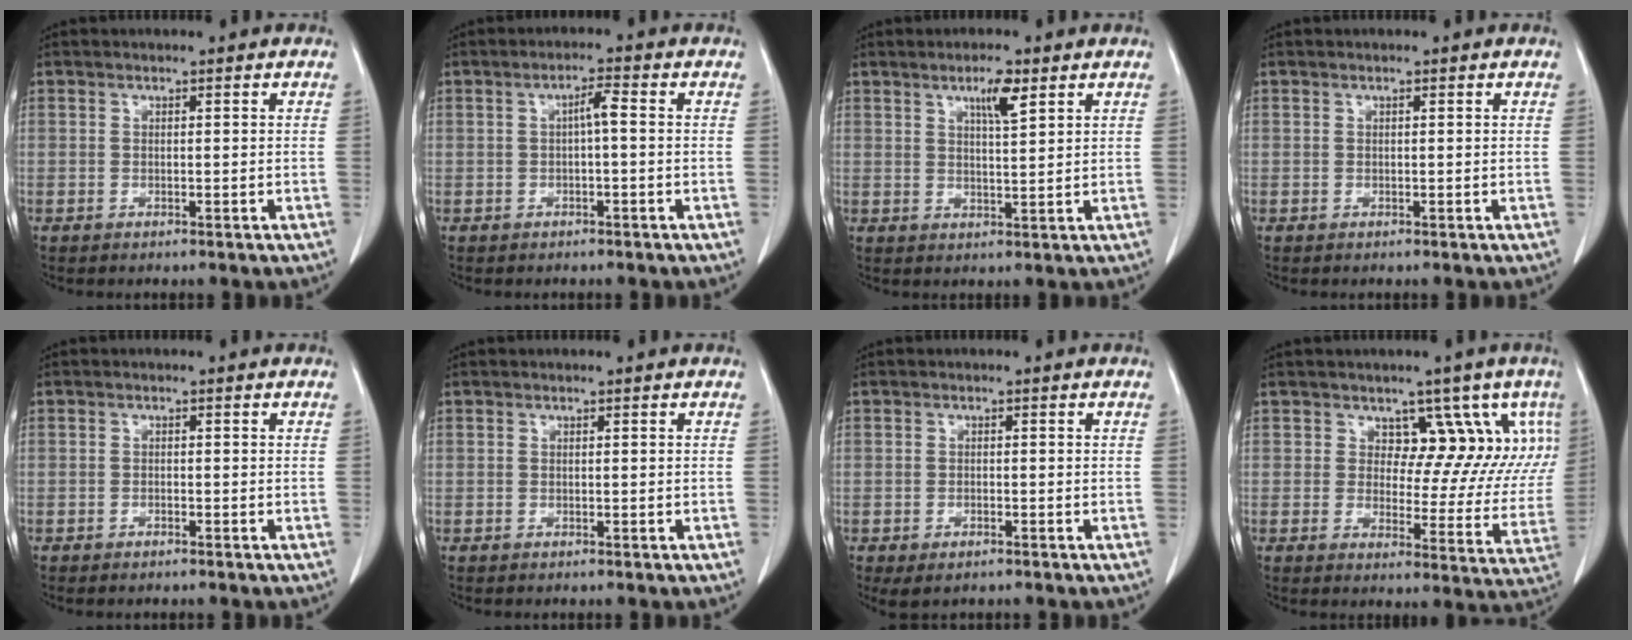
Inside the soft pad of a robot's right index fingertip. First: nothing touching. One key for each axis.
{"total": 2.5, "fx": 0.0, "fy": 0.2, "fz": 2.5, "tx": -0.043, "ty": 0.006, "tz": 0.000}
{"total": 4.3, "fx": 2.5, "fy": 0.5, "fz": 3.5, "tx": -0.059, "ty": -0.002, "tz": 0.042}
{"total": 0.0}
{"total": 0.8, "fx": -0.7, "fy": 0.2, "fz": 0.3, "tx": -0.008, "ty": -0.001, "tz": -0.010}
{"total": 0.0}
{"total": 2.7, "fx": -1.6, "fy": 1.2, "fz": 1.8, "tx": -0.034, "ty": -0.005, "tz": -0.019}
{"total": 10.5, "fx": 5.9, "fy": 6.9, "fz": 5.3, "tx": -0.037, "ty": -0.001, "tz": 0.062}